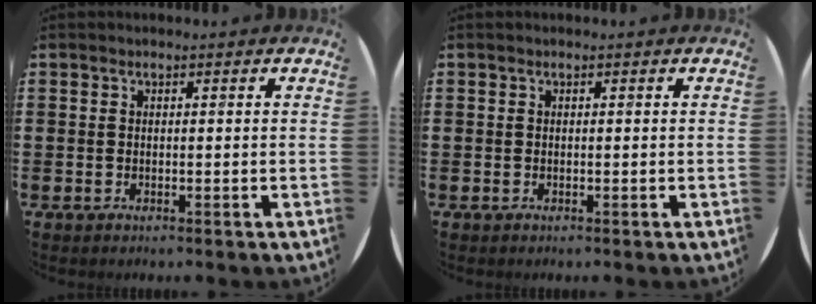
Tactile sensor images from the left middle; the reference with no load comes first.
{"total": 0.0}